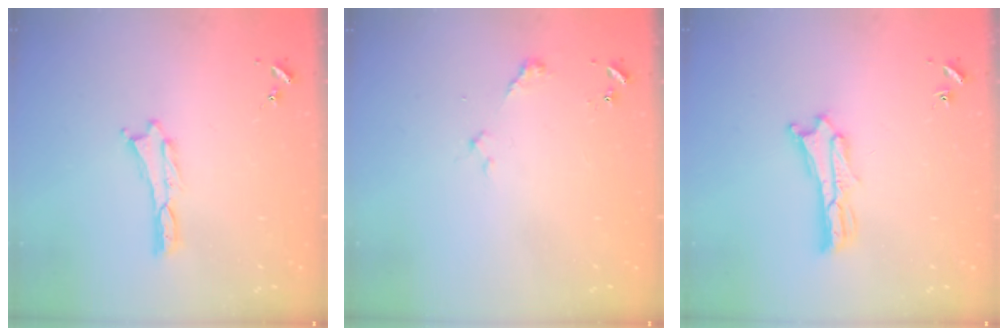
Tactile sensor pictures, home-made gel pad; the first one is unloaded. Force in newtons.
{"total": 2.4, "press": 2.3, "slide": 0.3}
{"total": 2.5, "press": 2.5, "slide": 0.1}